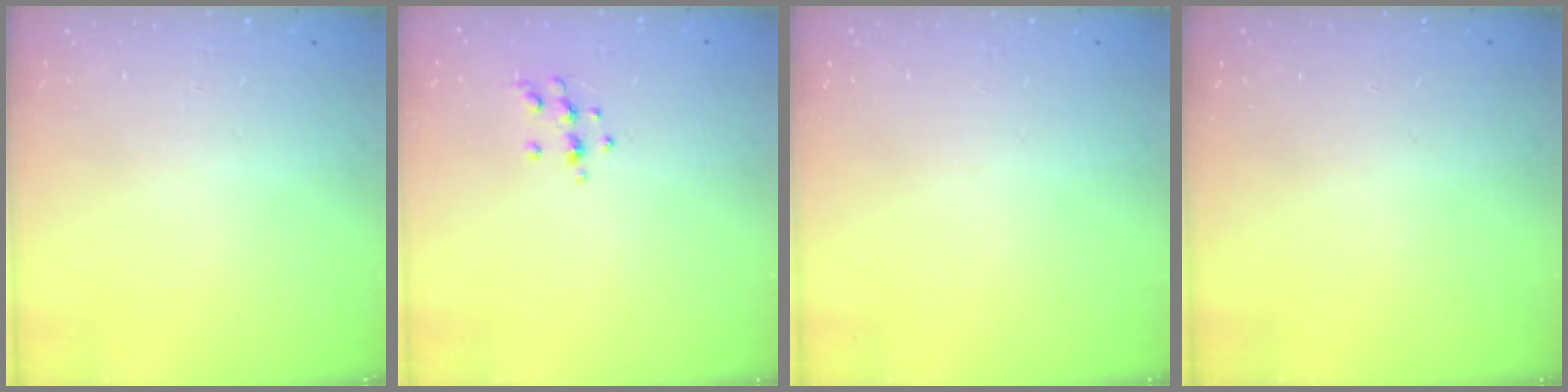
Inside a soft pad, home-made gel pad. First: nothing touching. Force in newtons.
{"total": 7.0, "press": 7.0, "slide": 0.6}
{"total": 0.0}
{"total": 0.0}